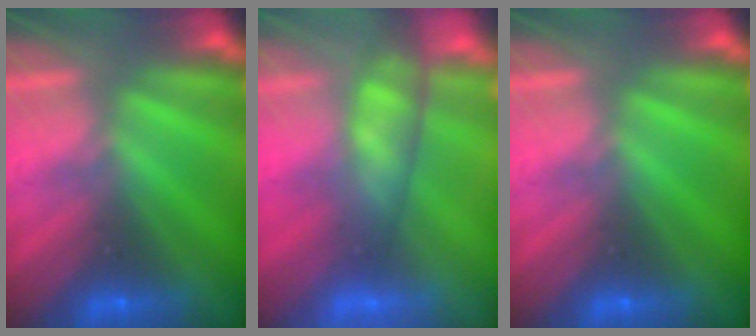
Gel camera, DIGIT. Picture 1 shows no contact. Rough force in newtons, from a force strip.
{"total": 4.2}
{"total": 0.0}